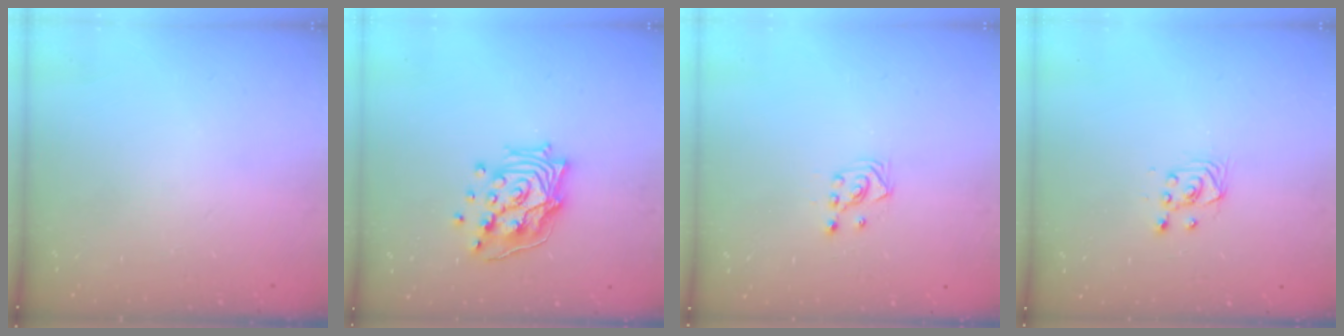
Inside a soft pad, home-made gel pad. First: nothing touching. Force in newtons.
{"total": 15.3, "press": 15.1, "slide": 2.7}
{"total": 2.9, "press": 2.9, "slide": 0.3}
{"total": 2.9, "press": 2.6, "slide": 1.3}